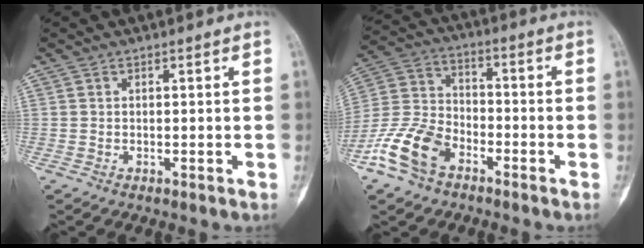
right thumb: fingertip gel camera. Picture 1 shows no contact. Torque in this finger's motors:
{"motor_torque": [1.23, 1.24, 0.64, -0.72, 0.10]}